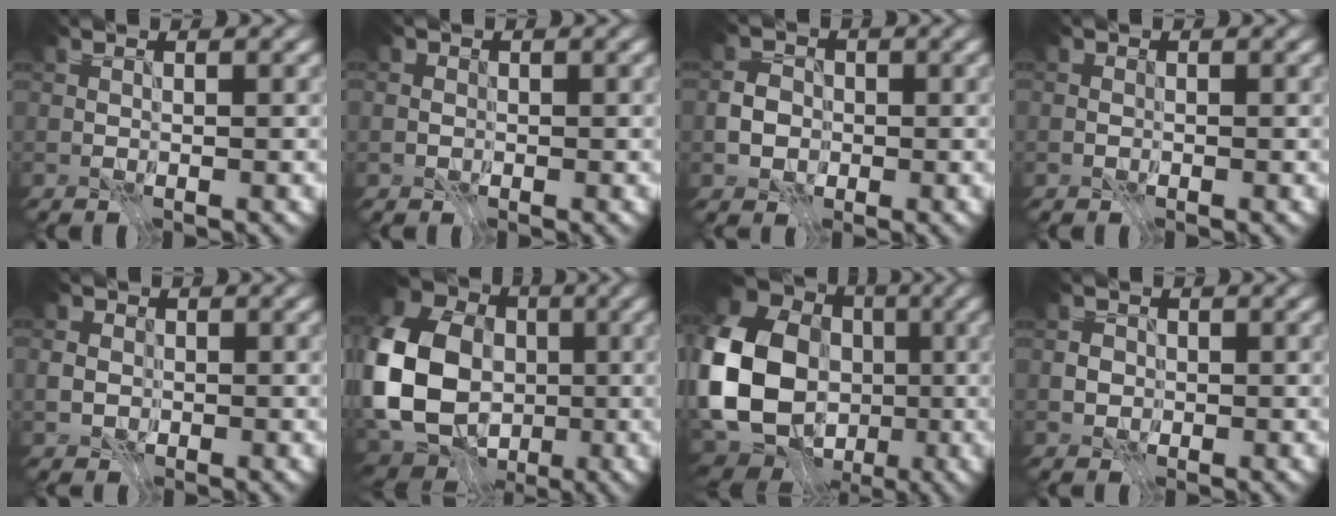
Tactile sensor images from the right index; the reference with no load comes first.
{"total": 1.0, "force": [-0.2, 1.0, 0.2], "torque": [-0.001, 0.000, -0.007]}
{"total": 2.7, "force": [-1.1, 2.3, 0.9], "torque": [-0.012, 0.001, -0.029]}
{"total": 0.7, "force": [-0.2, 0.7, 0.1], "torque": [0.001, 0.000, -0.006]}
{"total": 2.2, "force": [-0.5, 2.0, 0.7], "torque": [-0.012, -0.001, -0.014]}
{"total": 15.5, "force": [-2.2, 12.5, 9.0], "torque": [-0.219, -0.003, -0.038]}
{"total": 18.7, "force": [-2.5, 15.9, 9.5], "torque": [-0.202, -0.013, -0.073]}
{"total": 1.6, "force": [-0.5, 1.5, 0.3], "torque": [-0.004, -0.002, -0.014]}